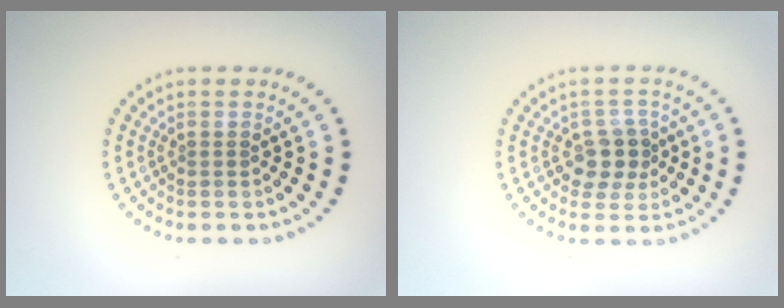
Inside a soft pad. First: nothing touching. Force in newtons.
{"total": 3.4, "press": 3.1, "slide": 1.2}